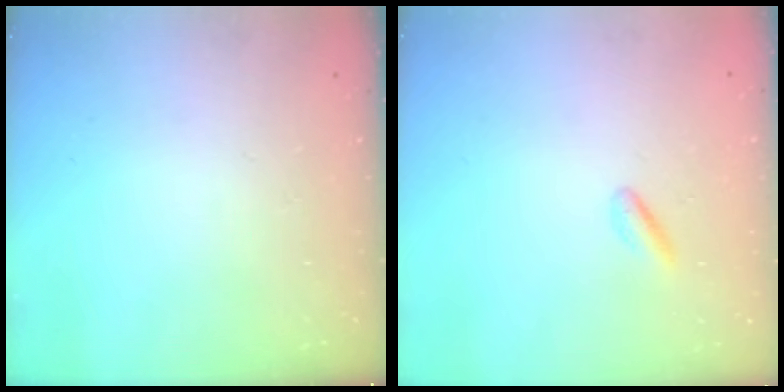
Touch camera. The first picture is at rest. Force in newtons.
{"total": 1.8, "press": 1.7, "slide": 0.4}